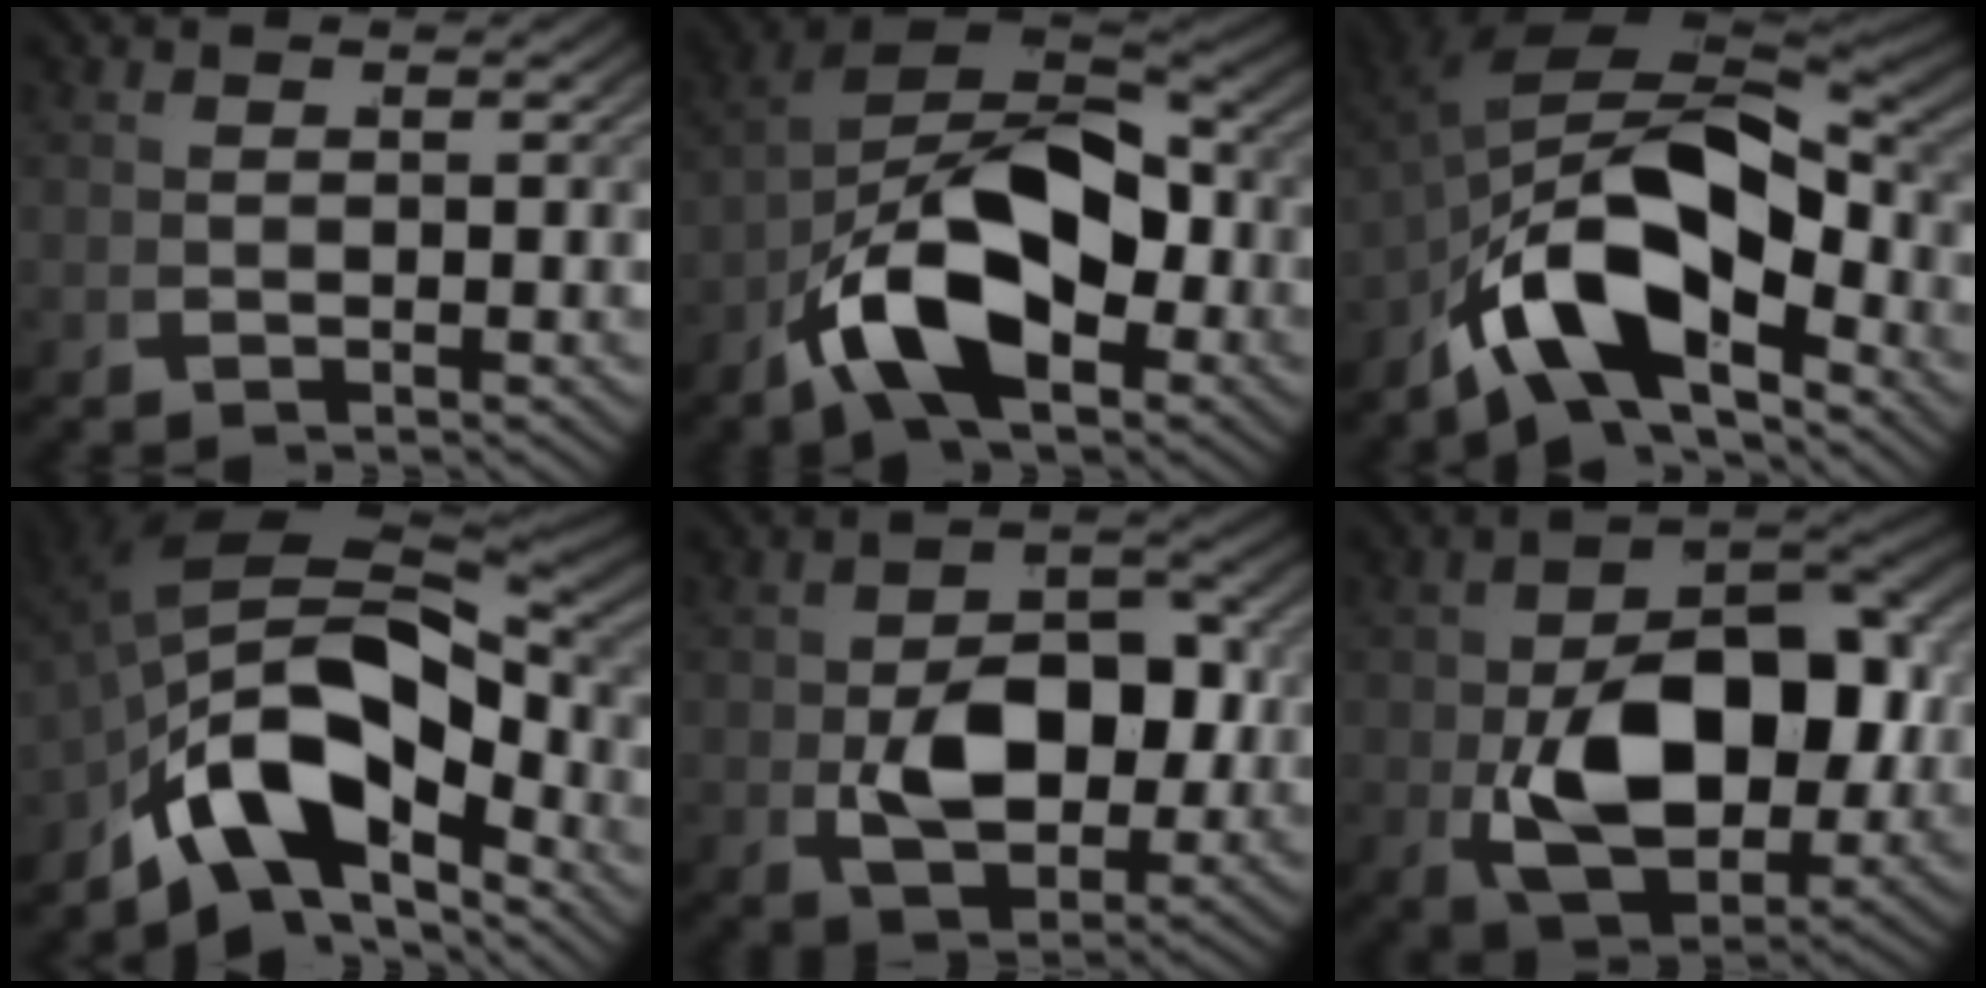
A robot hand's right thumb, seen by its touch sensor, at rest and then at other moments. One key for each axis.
{"total": 14.3, "fx": -1.2, "fy": 8.7, "fz": 11.2, "tx": -0.214, "ty": -0.031, "tz": -0.014}
{"total": 12.6, "fx": -1.8, "fy": 6.5, "fz": 10.6, "tx": -0.199, "ty": -0.023, "tz": -0.015}
{"total": 13.7, "fx": -1.1, "fy": 7.5, "fz": 11.4, "tx": -0.225, "ty": -0.030, "tz": -0.002}
{"total": 8.6, "fx": -0.2, "fy": 5.3, "fz": 6.8, "tx": -0.121, "ty": -0.019, "tz": 0.007}
{"total": 14.0, "fx": -0.8, "fy": 8.4, "fz": 11.1, "tx": -0.219, "ty": -0.034, "tz": 0.006}